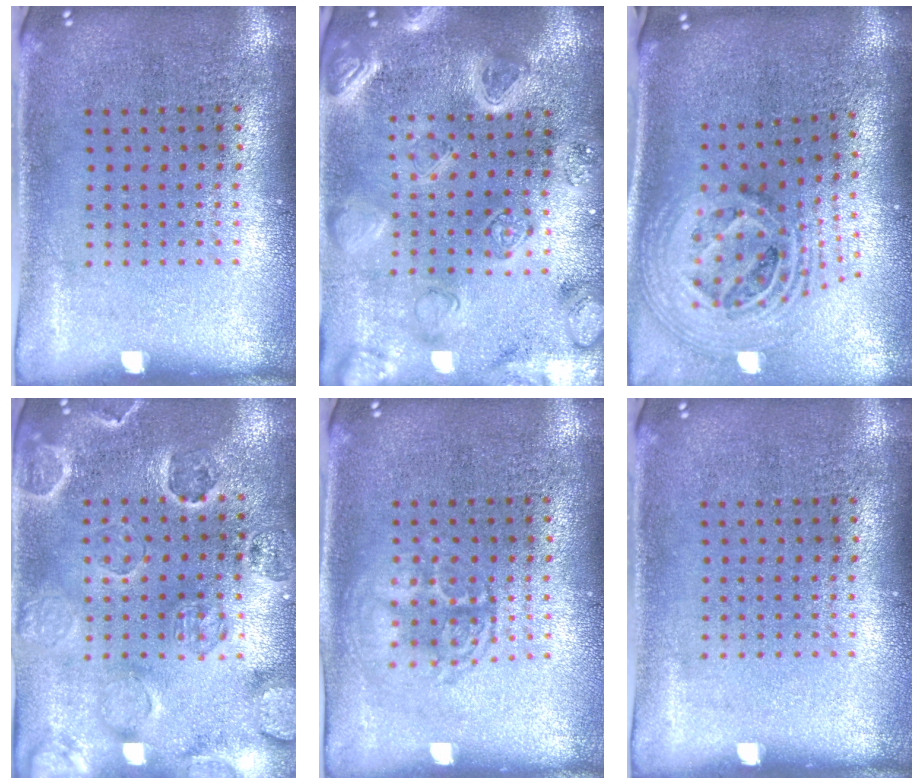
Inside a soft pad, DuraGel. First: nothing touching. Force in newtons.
{"total": 3.8, "press": 3.4, "slide": 1.6}
{"total": 2.6, "press": 1.8, "slide": 1.9}
{"total": 2.6, "press": 2.4, "slide": 0.8}
{"total": 1.1, "press": 1.1, "slide": 0.2}
{"total": 0.0}